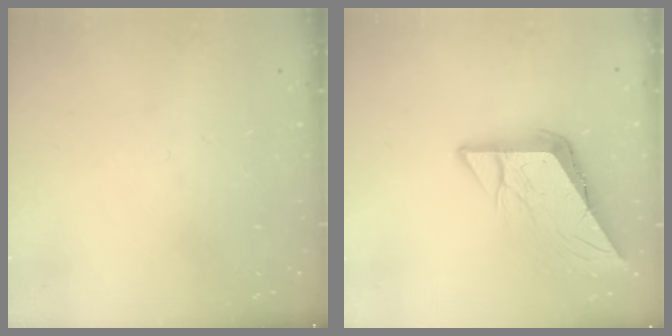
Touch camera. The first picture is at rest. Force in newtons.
{"total": 9.0, "press": 8.9, "slide": 1.0}